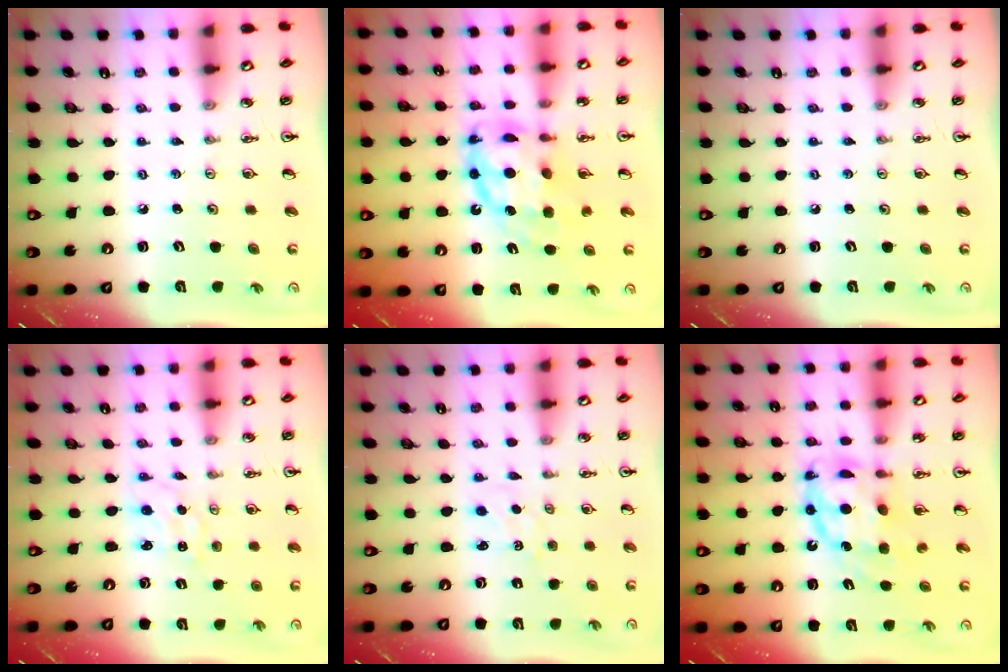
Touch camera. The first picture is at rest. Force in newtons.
{"total": 12.4, "press": 12.3, "slide": 1.5}
{"total": 0.0}
{"total": 0.6, "press": 0.4, "slide": 0.4}
{"total": 1.6, "press": 1.5, "slide": 0.3}
{"total": 11.3, "press": 11.2, "slide": 1.2}